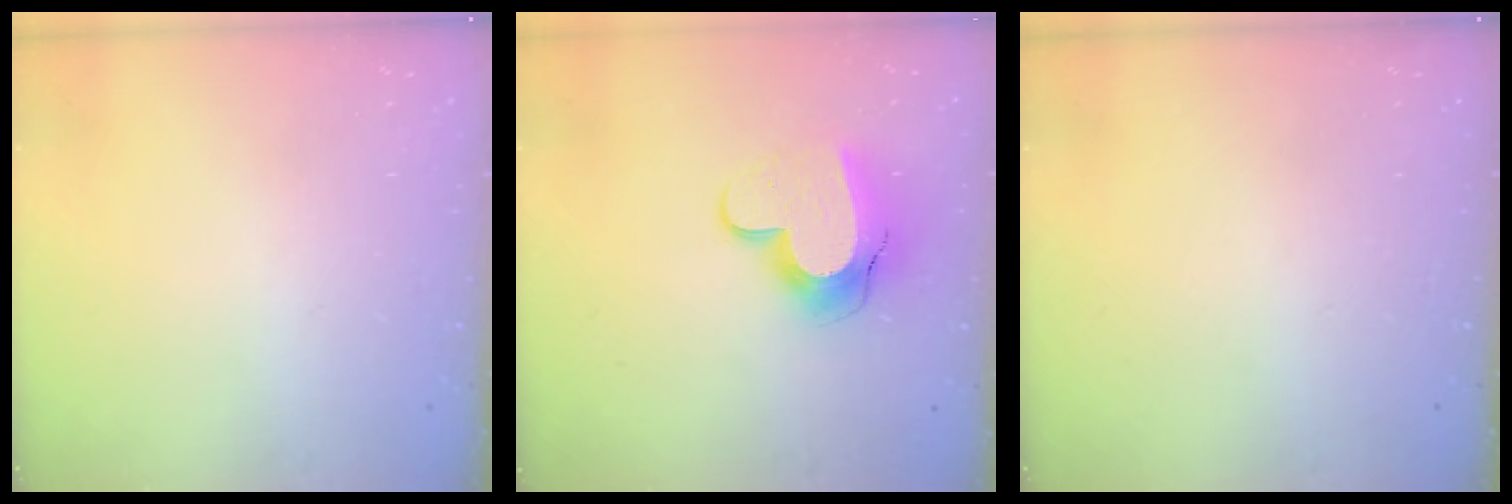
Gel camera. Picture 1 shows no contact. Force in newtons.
{"total": 13.1, "press": 13.0, "slide": 1.2}
{"total": 0.0}